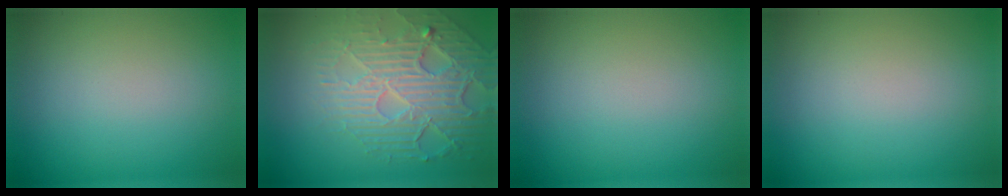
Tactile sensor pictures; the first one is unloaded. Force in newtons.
{"total": 7.0, "press": 5.1, "slide": 4.8}
{"total": 0.0}
{"total": 0.0}